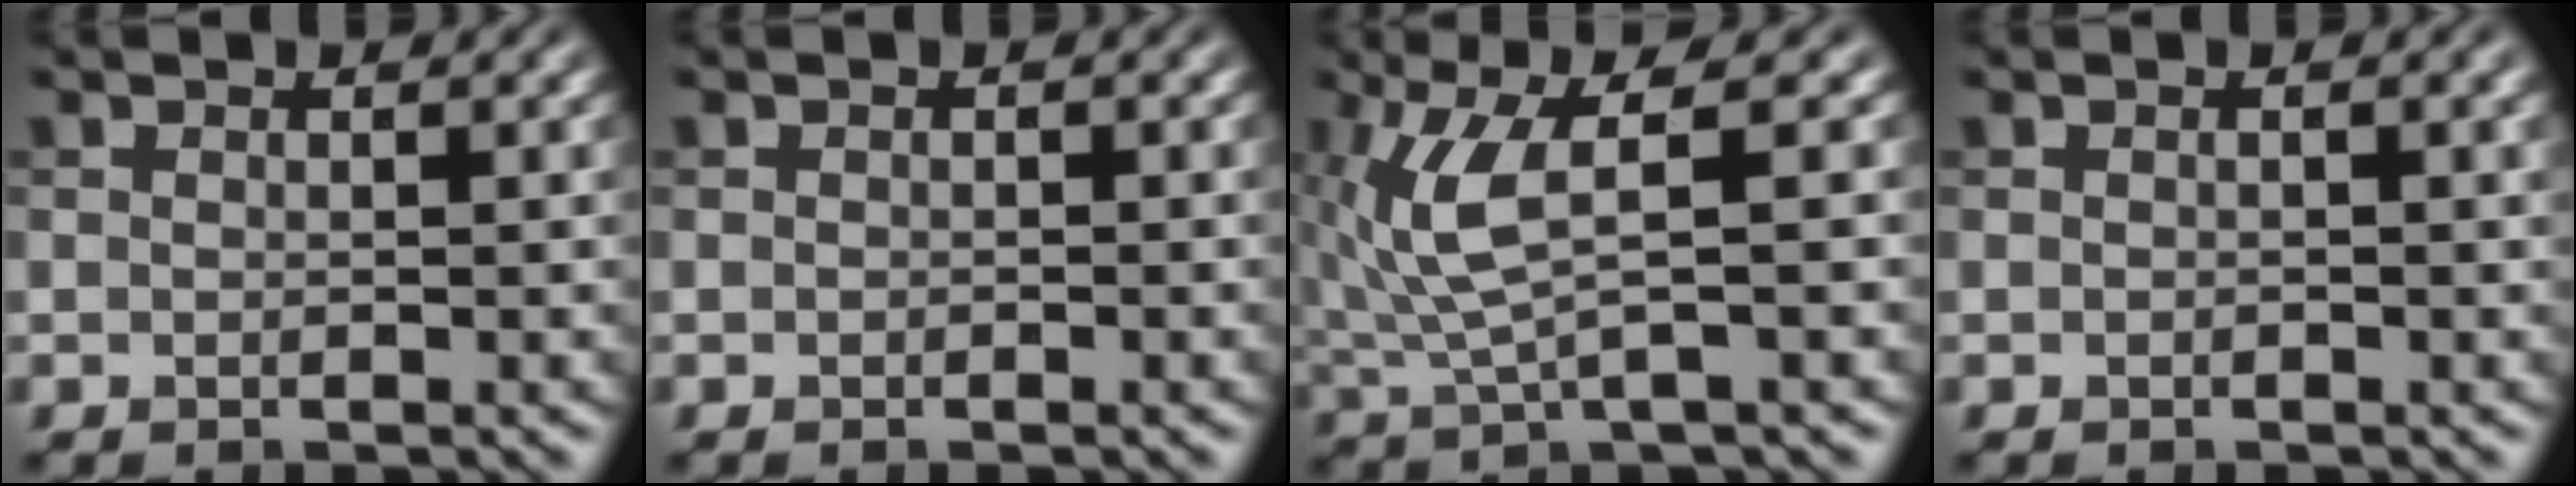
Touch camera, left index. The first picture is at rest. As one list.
[{"total": 0.0}, {"total": 4.8, "force": [1.0, 0.8, 4.6], "torque": [-0.120, 0.002, 0.023]}, {"total": 1.2, "force": [0.2, 0.3, 1.1], "torque": [-0.015, 0.005, -0.001]}]